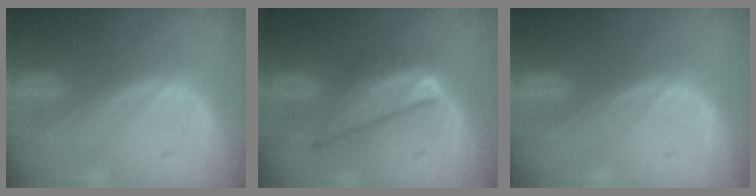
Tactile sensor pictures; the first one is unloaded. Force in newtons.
{"total": 8.1, "press": 6.9, "slide": 4.2}
{"total": 0.0}